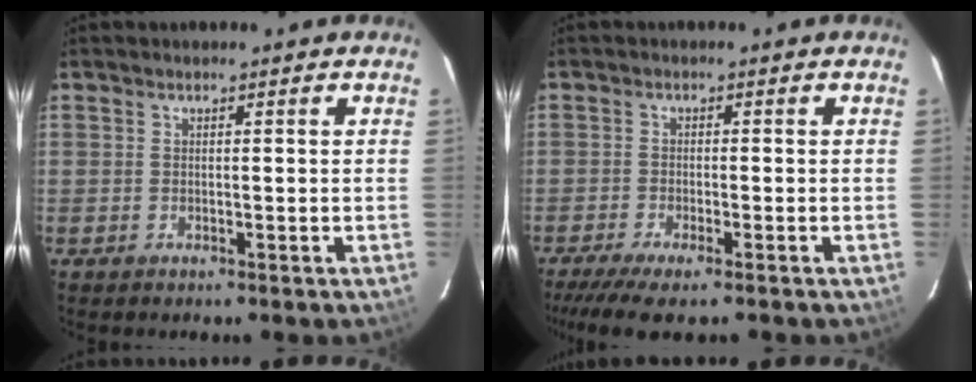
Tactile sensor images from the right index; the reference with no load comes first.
{"total": 7.3, "force": [-5.8, 1.0, 4.4], "torque": [-0.106, -0.027, -0.104]}